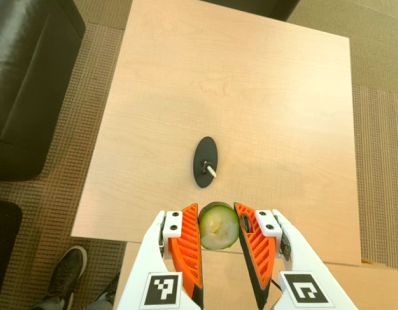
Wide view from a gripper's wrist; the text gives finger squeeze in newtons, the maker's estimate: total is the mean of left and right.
{"total": 9.9, "left": 10.4, "right": 9.4}